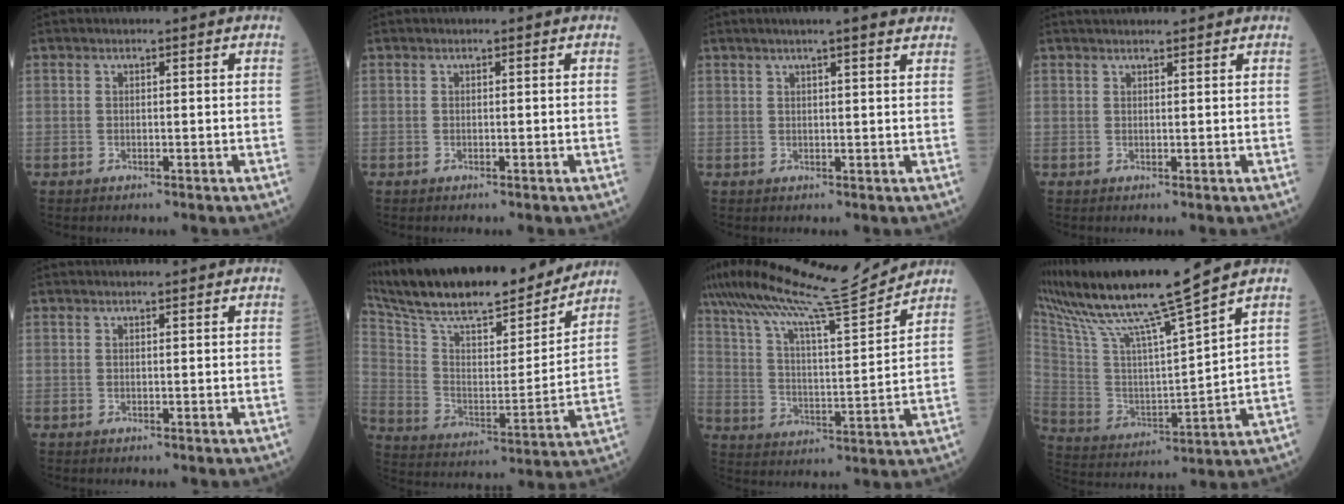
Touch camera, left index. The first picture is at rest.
{"total": 0.0}
{"total": 7.4, "force": [5.9, 0.3, 4.5], "torque": [-0.061, 0.018, 0.068]}
{"total": 4.7, "force": [4.3, 0.2, 1.9], "torque": [-0.023, 0.027, 0.058]}
{"total": 1.4, "force": [1.2, -0.1, 0.6], "torque": [-0.007, 0.009, 0.018]}
{"total": 24.8, "force": [21.7, 4.1, 11.4], "torque": [-0.202, -0.006, 0.333]}
{"total": 18.1, "force": [16.3, -0.7, 7.8], "torque": [-0.148, -0.010, 0.265]}
{"total": 17.0, "force": [13.8, -1.9, 9.7], "torque": [-0.193, -0.005, 0.255]}